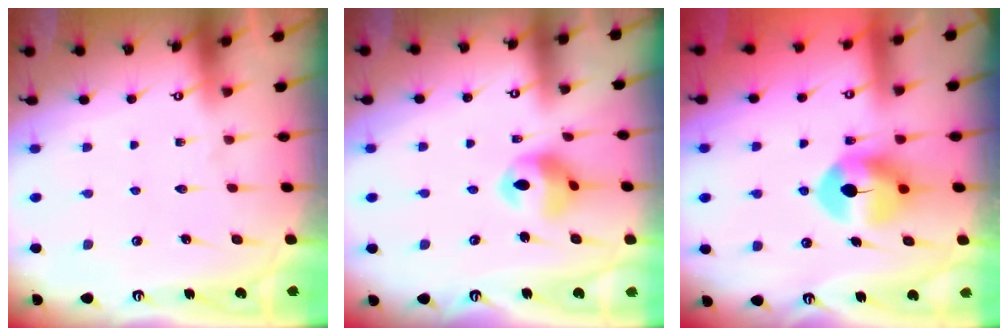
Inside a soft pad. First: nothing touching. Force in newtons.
{"total": 11.3, "press": 11.2, "slide": 1.2}
{"total": 8.9, "press": 8.9, "slide": 1.2}